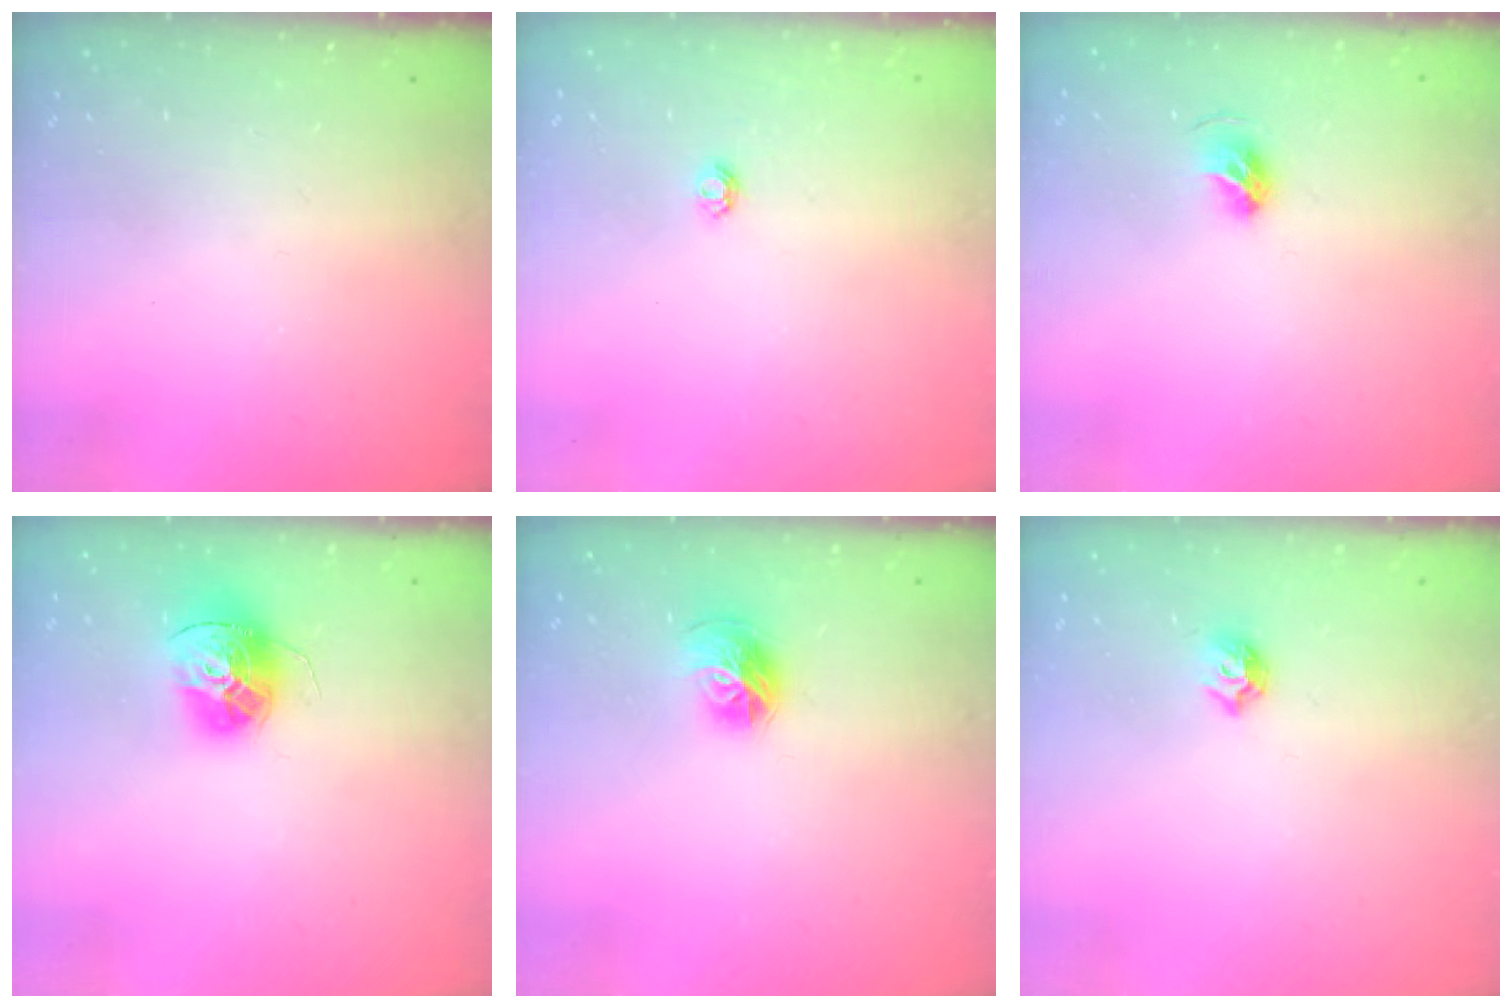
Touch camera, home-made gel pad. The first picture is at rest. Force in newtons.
{"total": 3.9, "press": 3.9, "slide": 0.5}
{"total": 6.2, "press": 6.1, "slide": 1.2}
{"total": 13.7, "press": 13.7, "slide": 1.2}
{"total": 10.0, "press": 9.9, "slide": 1.2}
{"total": 5.3, "press": 5.2, "slide": 1.2}